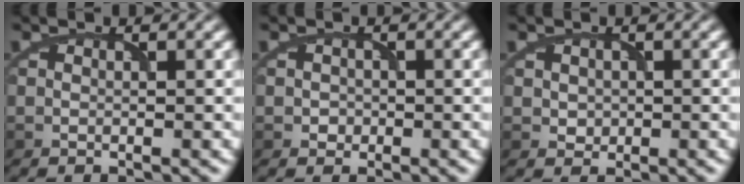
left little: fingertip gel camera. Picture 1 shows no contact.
{"total": 1.0, "force": [-0.2, 0.9, 0.2], "torque": [0.003, -0.002, -0.005]}
{"total": 1.2, "force": [0.2, 1.2, 0.4], "torque": [-0.007, -0.003, 0.007]}